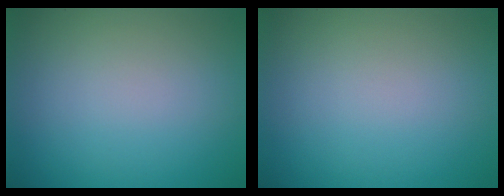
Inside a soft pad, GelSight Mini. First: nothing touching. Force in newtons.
{"total": 0.0}